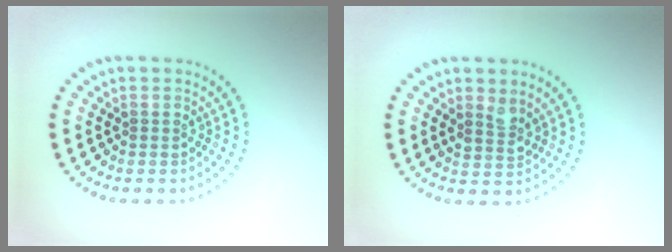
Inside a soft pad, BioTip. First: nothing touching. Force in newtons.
{"total": 1.7, "press": 1.5, "slide": 0.9}